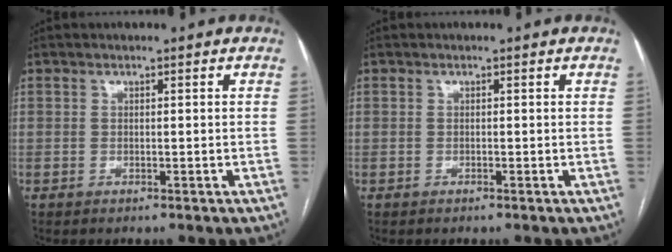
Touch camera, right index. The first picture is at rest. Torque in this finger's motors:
{"motor_torque": [-0.14, -0.14, -0.02, 0.00]}